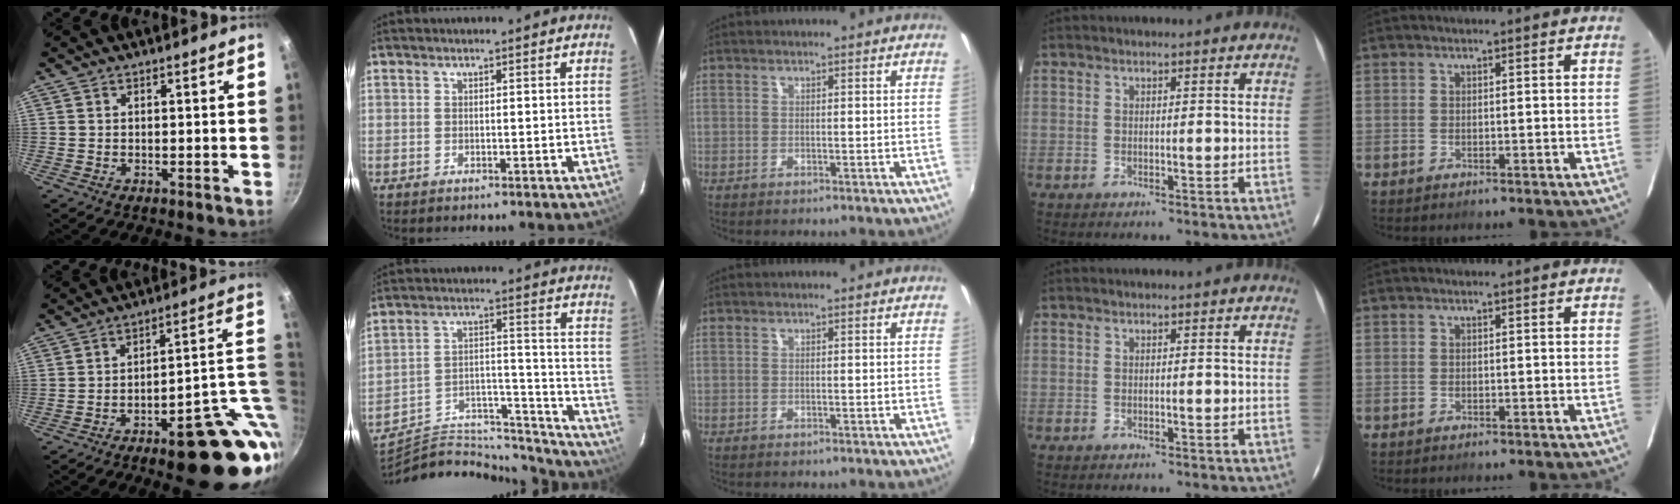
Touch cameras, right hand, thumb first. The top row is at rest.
{"thumb": {"total": 21.6, "force": [-5.0, 7.7, 19.5], "torque": [-0.205, 0.013, -0.056]}, "index": {"total": 24.7, "force": [-22.3, 8.4, 6.4], "torque": [-0.116, 0.057, -0.307]}}